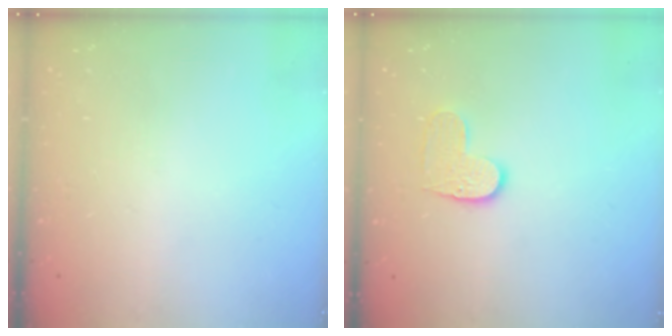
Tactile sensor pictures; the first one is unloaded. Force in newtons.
{"total": 6.1, "press": 6.1, "slide": 0.4}